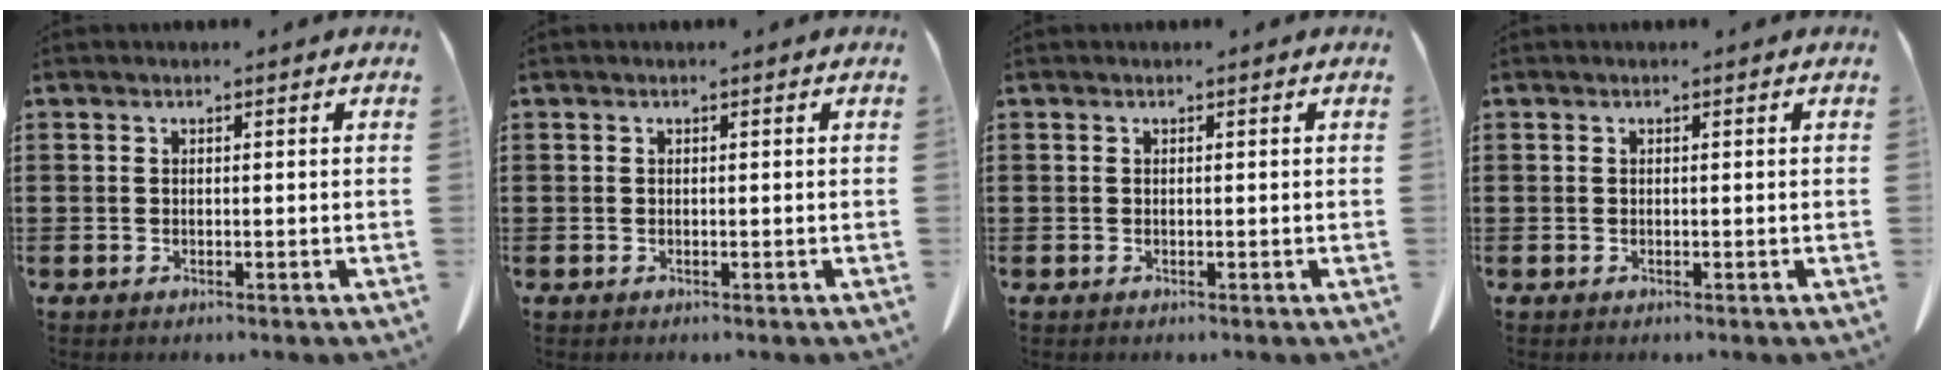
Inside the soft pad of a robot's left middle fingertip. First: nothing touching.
{"total": 0.0}
{"total": 0.0}
{"total": 0.0}